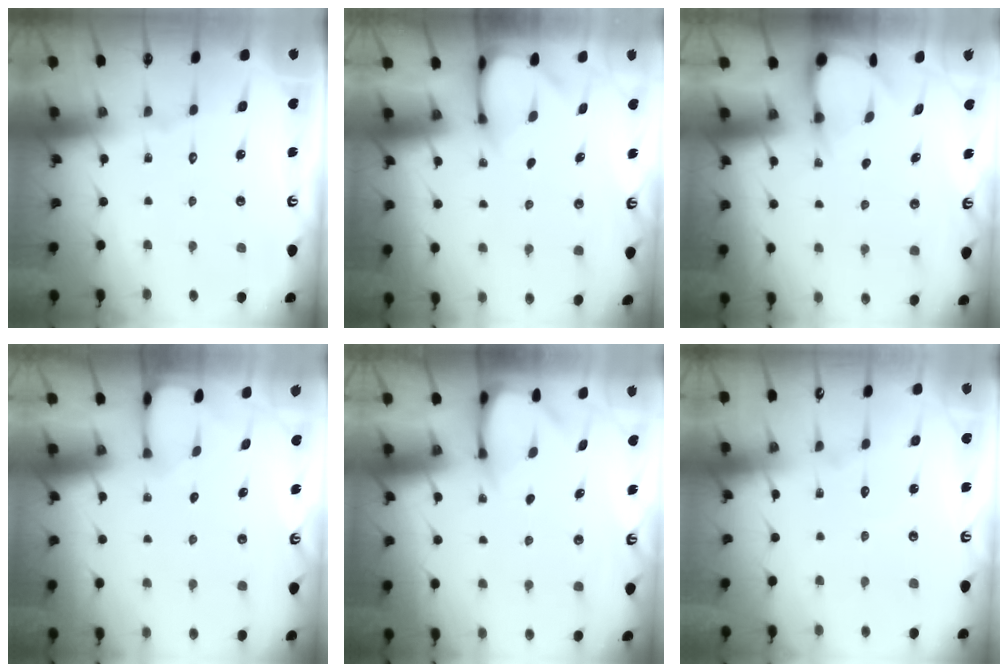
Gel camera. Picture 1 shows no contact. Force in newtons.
{"total": 3.2, "press": 3.2, "slide": 0.3}
{"total": 3.4, "press": 3.4, "slide": 0.4}
{"total": 1.2, "press": 1.2, "slide": 0.3}
{"total": 3.7, "press": 3.7, "slide": 0.2}
{"total": 2.9, "press": 2.9, "slide": 0.2}